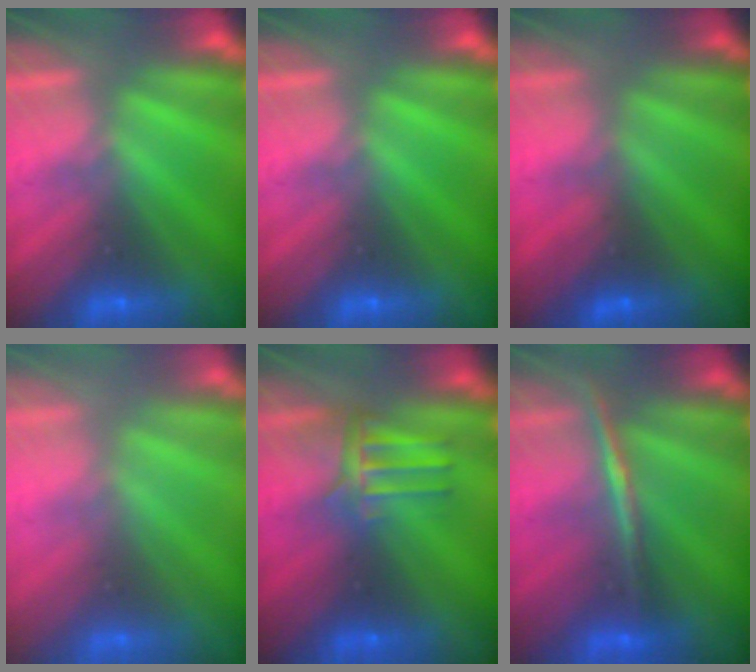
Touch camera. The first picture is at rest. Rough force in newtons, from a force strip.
{"total": 0.0}
{"total": 4.7}
{"total": 2.8}
{"total": 3.8}
{"total": 1.9}